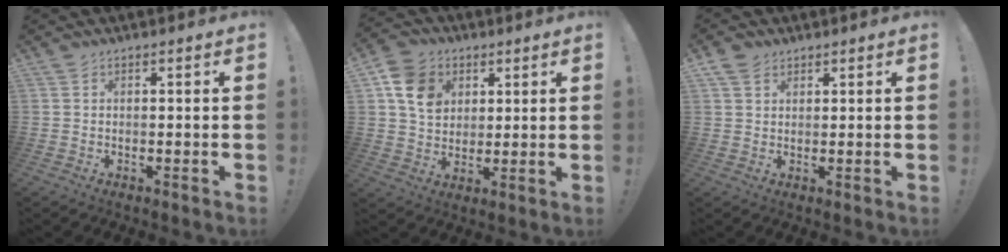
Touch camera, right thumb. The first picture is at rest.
{"total": 12.1, "force": [4.7, 9.6, 5.7], "torque": [-0.087, -0.006, 0.095]}
{"total": 3.7, "force": [2.3, 2.5, 1.4], "torque": [-0.034, -0.002, 0.046]}